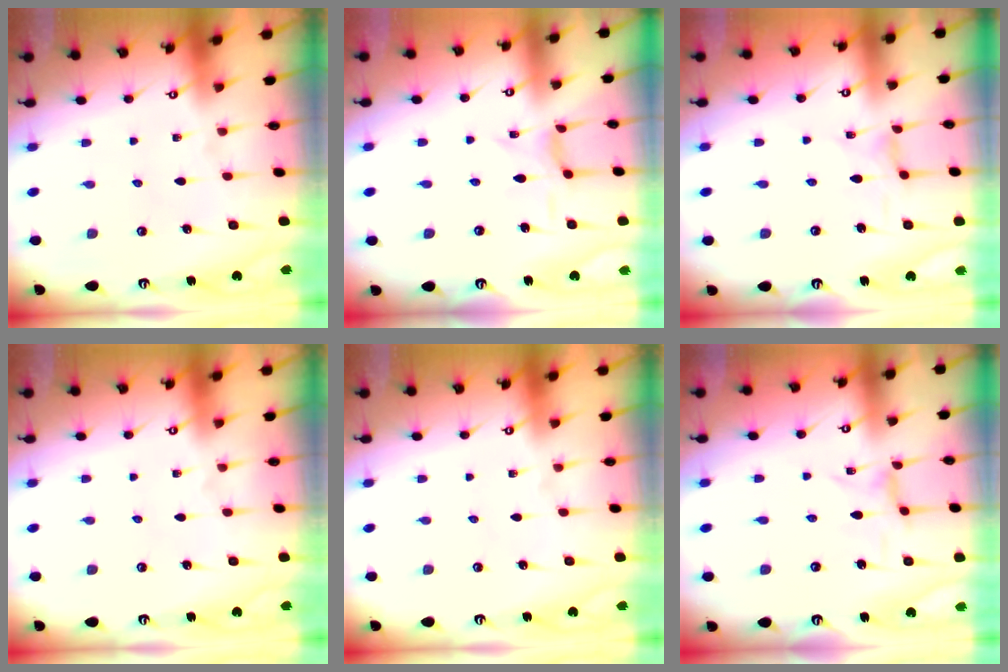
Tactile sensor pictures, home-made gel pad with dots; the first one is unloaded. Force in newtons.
{"total": 1.9, "press": 1.9, "slide": 0.4}
{"total": 0.6, "press": 0.6, "slide": 0.2}
{"total": 0.0}
{"total": 0.0}
{"total": 0.0}